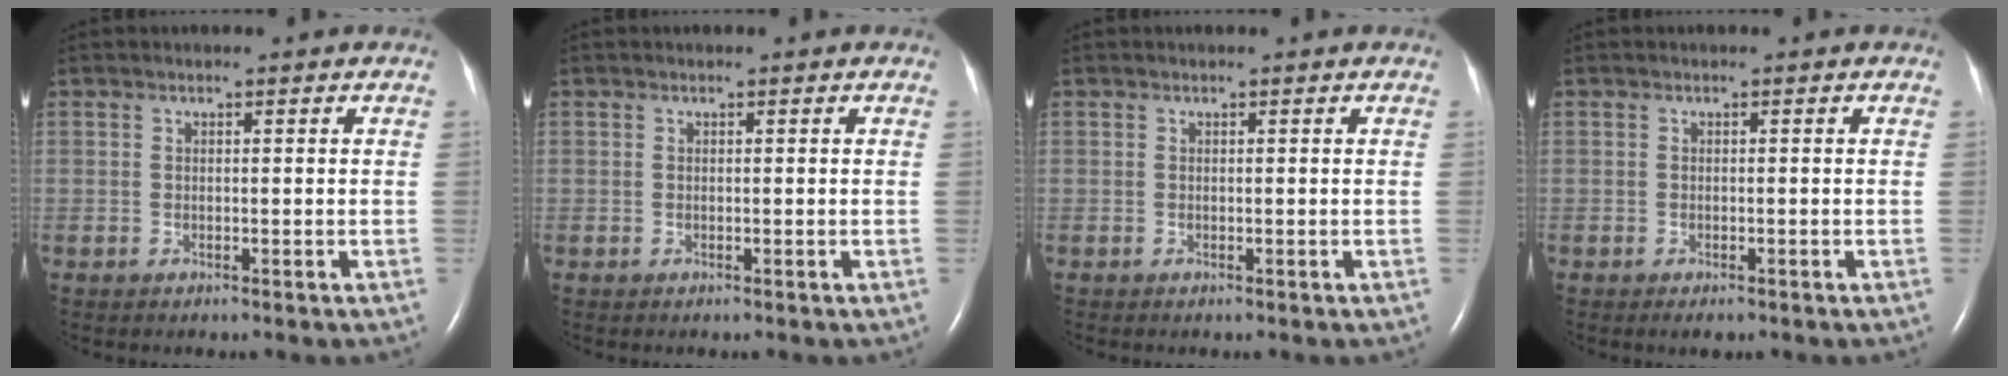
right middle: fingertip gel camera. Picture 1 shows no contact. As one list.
[{"total": 0.0}, {"total": 0.0}, {"total": 1.1, "force": [-0.7, 0.4, 0.8], "torque": [-0.012, -0.002, -0.007]}]